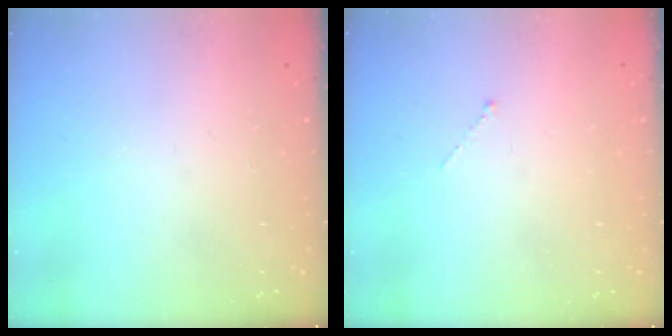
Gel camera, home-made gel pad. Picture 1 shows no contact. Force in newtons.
{"total": 0.0}